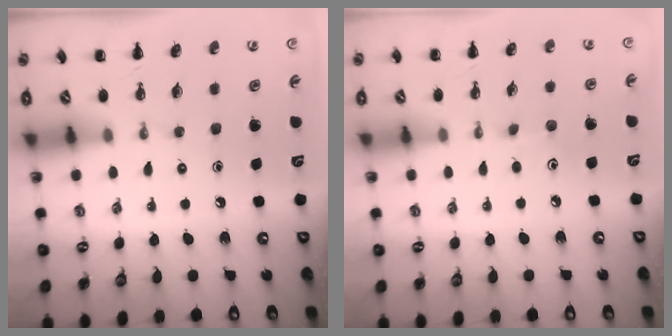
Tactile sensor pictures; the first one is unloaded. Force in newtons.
{"total": 2.8, "press": 2.7, "slide": 0.8}